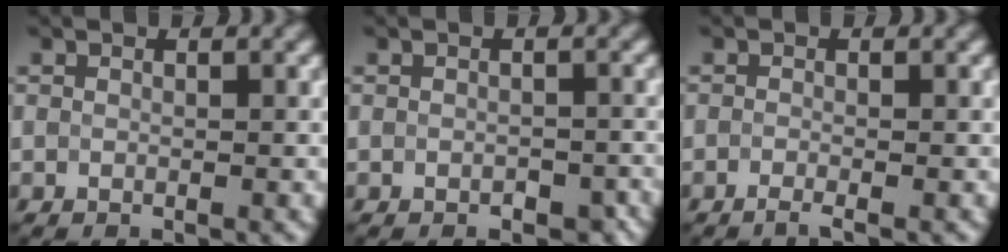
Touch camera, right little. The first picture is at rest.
{"total": 2.4, "force": [-1.8, 1.2, 0.9], "torque": [-0.015, -0.007, -0.018]}
{"total": 1.5, "force": [-1.4, 0.1, 0.6], "torque": [-0.004, -0.008, -0.027]}